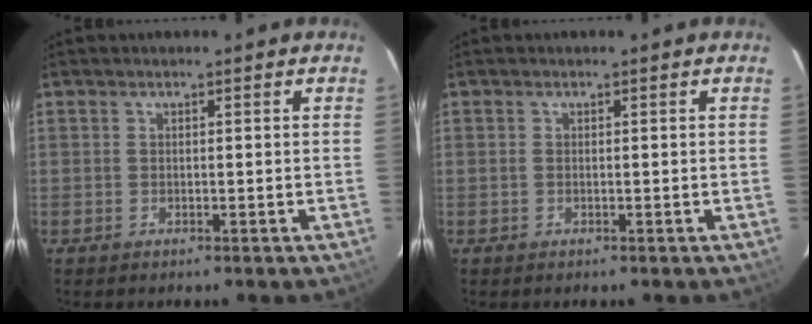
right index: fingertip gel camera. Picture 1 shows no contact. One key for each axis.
{"total": 0.0}